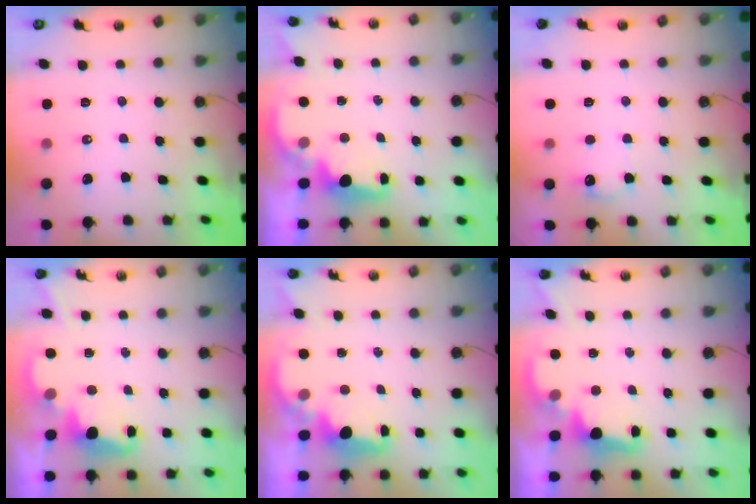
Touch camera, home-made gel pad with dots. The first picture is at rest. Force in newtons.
{"total": 2.3, "press": 2.2, "slide": 0.8}
{"total": 7.5, "press": 7.5, "slide": 0.4}
{"total": 2.5, "press": 2.4, "slide": 0.6}
{"total": 2.3, "press": 2.2, "slide": 0.7}
{"total": 2.6, "press": 2.5, "slide": 0.8}